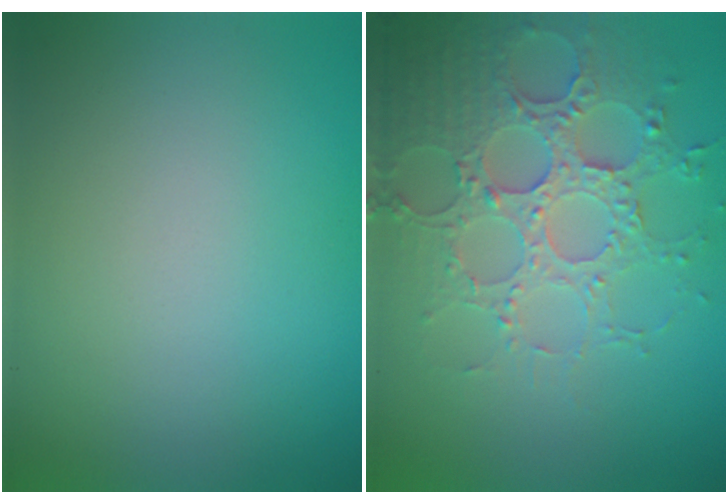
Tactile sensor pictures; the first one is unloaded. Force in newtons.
{"total": 4.7, "press": 4.6, "slide": 1.0}